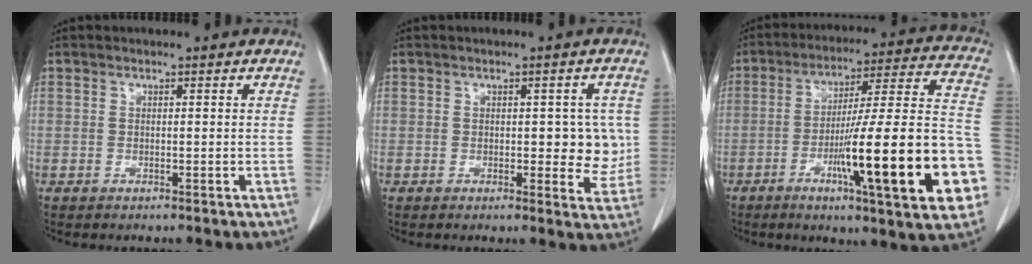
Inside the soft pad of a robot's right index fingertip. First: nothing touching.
{"total": 5.2, "force": [0.2, 2.6, 4.4], "torque": [-0.039, 0.007, 0.005]}
{"total": 24.2, "force": [-7.8, 1.6, 22.8], "torque": [-0.276, 0.002, -0.115]}